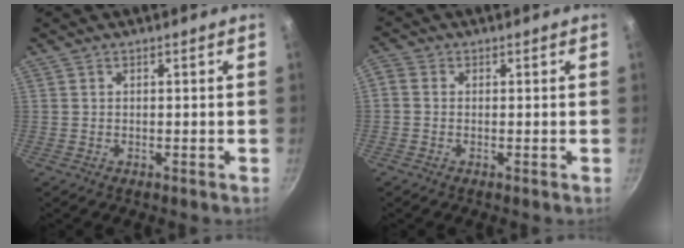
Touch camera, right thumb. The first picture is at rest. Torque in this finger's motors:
{"motor_torque": [1.47, 1.55, 0.47, -0.32, 0.26]}